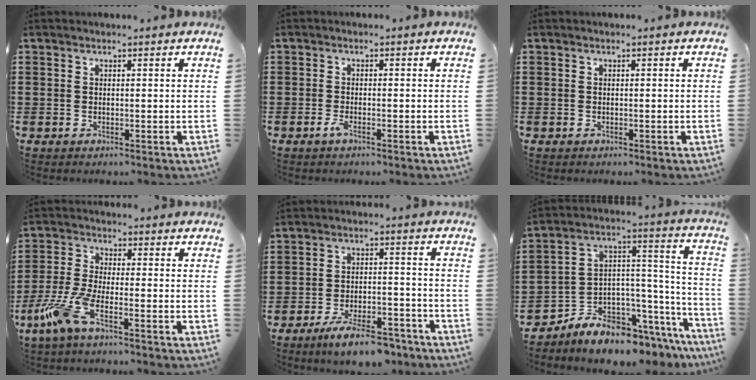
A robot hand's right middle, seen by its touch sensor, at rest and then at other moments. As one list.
[{"total": 1.6, "force": [-0.9, 0.2, 1.3], "torque": [-0.039, -0.009, -0.020]}, {"total": 0.0}, {"total": 6.9, "force": [-4.1, 1.4, 5.4], "torque": [-0.144, -0.022, -0.083]}, {"total": 7.7, "force": [-6.5, 1.2, 3.9], "torque": [-0.074, 0.002, -0.121]}, {"total": 6.9, "force": [-6.5, 2.0, 1.1], "torque": [-0.029, -0.004, -0.126]}]